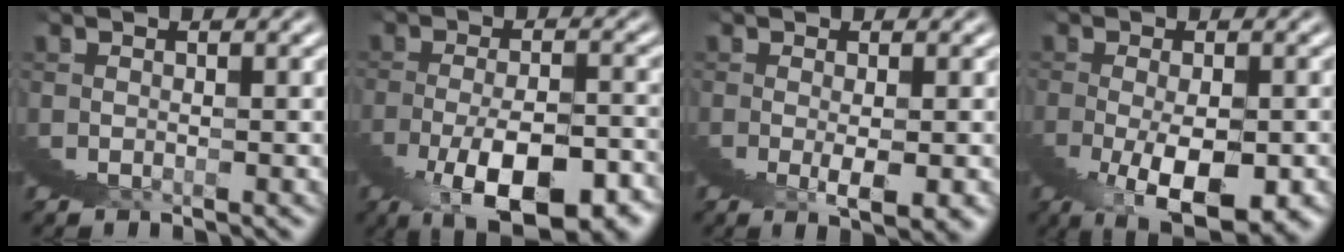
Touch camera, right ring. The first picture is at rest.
{"total": 7.0, "force": [-2.5, 2.3, 6.1], "torque": [-0.098, -0.009, -0.028]}
{"total": 2.5, "force": [1.1, -1.5, 1.6], "torque": [-0.013, 0.017, 0.017]}
{"total": 5.4, "force": [-1.1, 1.0, 5.2], "torque": [-0.077, -0.001, -0.011]}